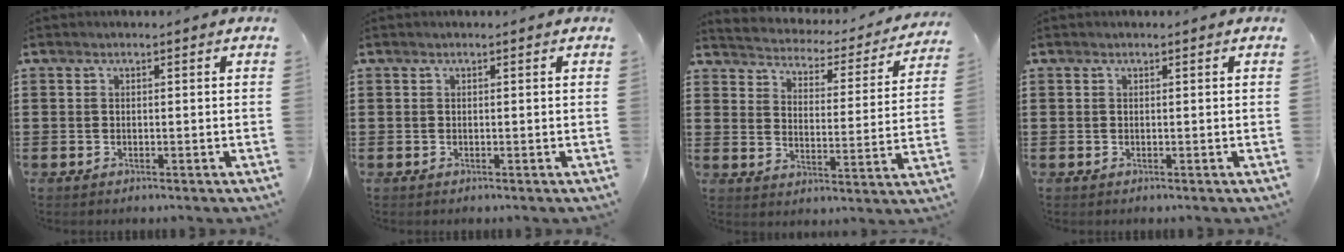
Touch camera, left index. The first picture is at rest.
{"total": 0.0}
{"total": 2.5, "force": [2.5, 0.5, -0.1], "torque": [-0.022, -0.029, 0.032]}
{"total": 0.0}